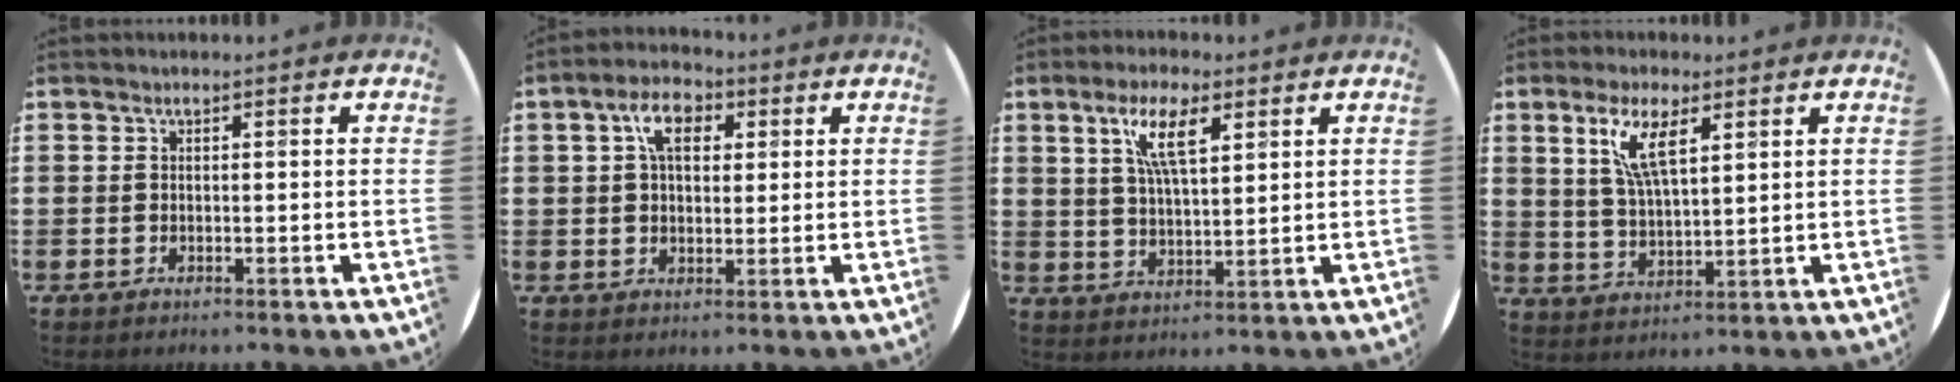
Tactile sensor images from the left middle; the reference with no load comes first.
{"total": 5.6, "force": [2.6, 3.4, 3.7], "torque": [-0.060, 0.008, 0.040]}
{"total": 7.3, "force": [4.1, 2.3, 5.6], "torque": [-0.115, 0.006, 0.070]}
{"total": 7.0, "force": [3.9, 2.1, 5.5], "torque": [-0.111, 0.006, 0.065]}